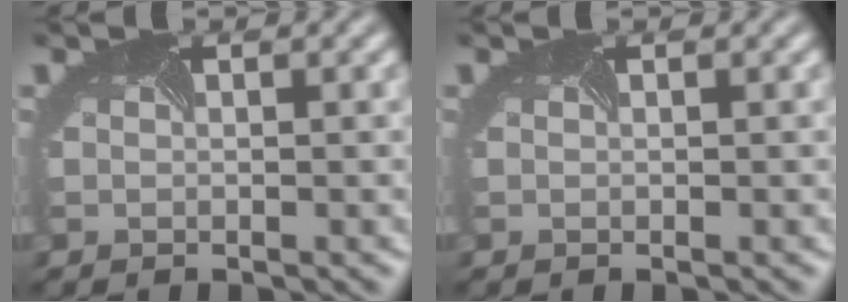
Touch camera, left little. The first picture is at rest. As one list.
[{"total": 0.0}]